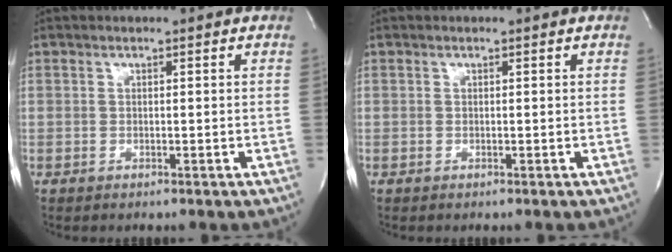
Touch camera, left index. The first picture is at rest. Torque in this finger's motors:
{"motor_torque": [0.00, 0.00, 0.00, 0.00]}